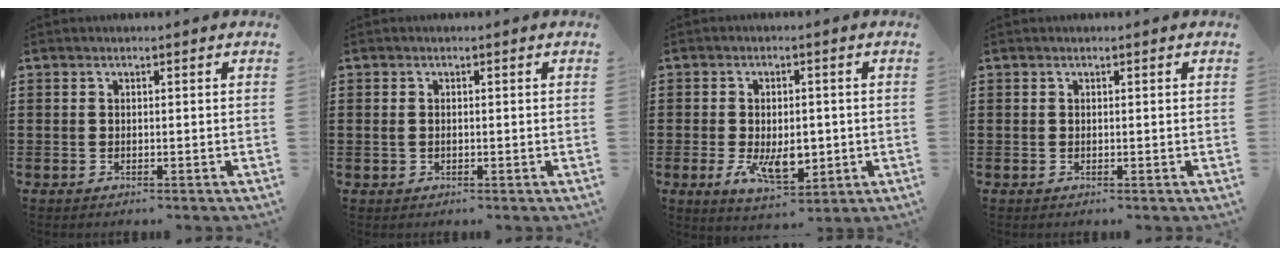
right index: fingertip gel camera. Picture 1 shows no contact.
{"total": 0.8, "force": [0.0, 0.6, 0.6], "torque": [-0.014, 0.004, -0.001]}
{"total": 7.5, "force": [-1.5, 4.2, 6.1], "torque": [-0.105, -0.003, -0.027]}
{"total": 0.0}